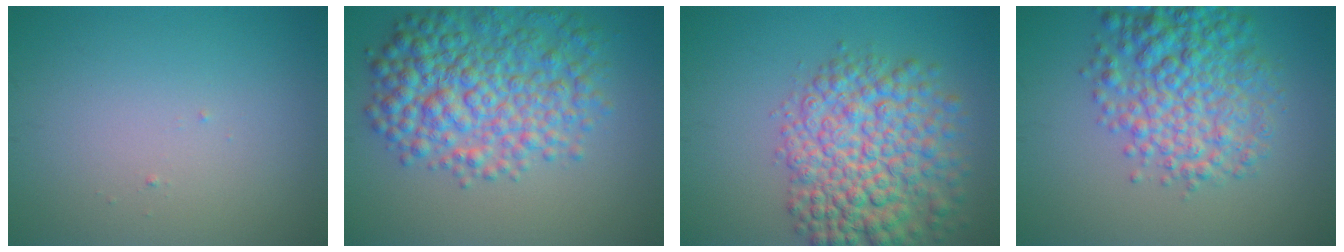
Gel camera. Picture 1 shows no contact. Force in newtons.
{"total": 8.2, "press": 8.2, "slide": 0.2}
{"total": 9.0, "press": 9.0, "slide": 0.3}
{"total": 7.1, "press": 7.1, "slide": 0.2}